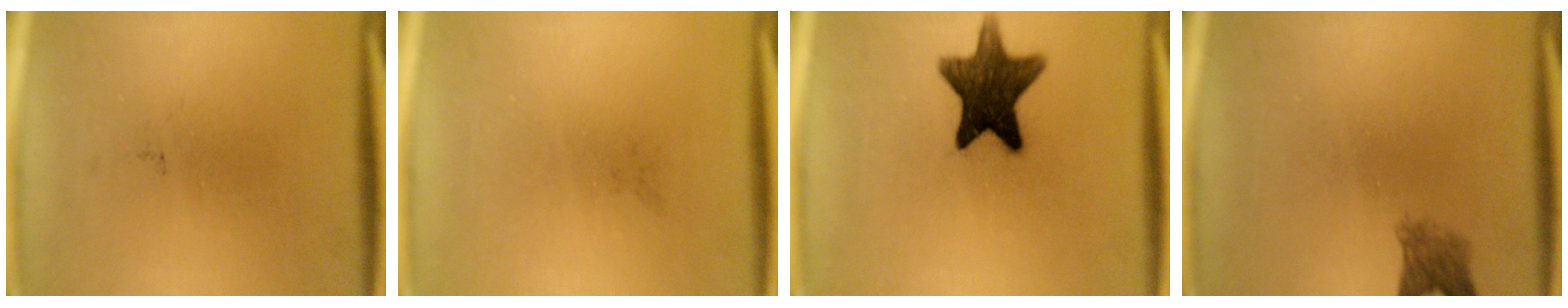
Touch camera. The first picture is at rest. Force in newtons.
{"total": 0.0}
{"total": 12.5}
{"total": 2.9}